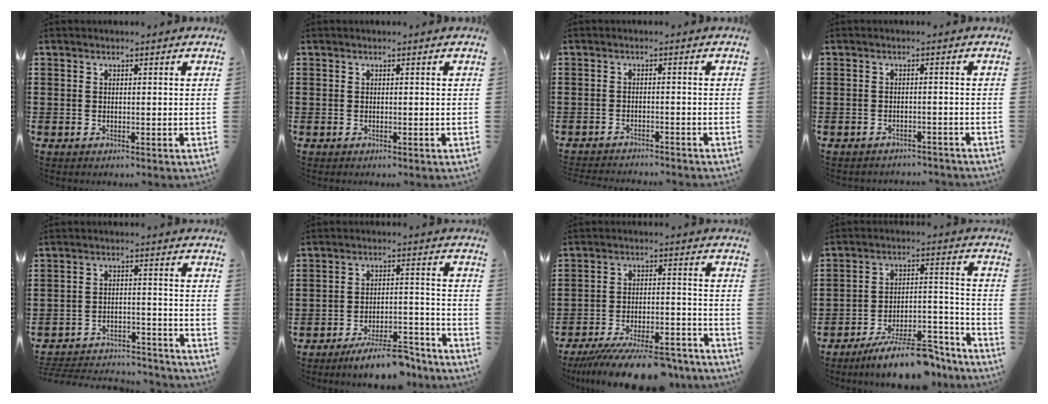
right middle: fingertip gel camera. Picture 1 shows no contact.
{"total": 0.0}
{"total": 1.9, "force": [-1.9, -0.1, 0.1], "torque": [-0.007, -0.002, -0.039]}
{"total": 1.5, "force": [-1.5, 0.1, 0.1], "torque": [-0.009, -0.001, -0.032]}
{"total": 4.3, "force": [-4.2, 0.7, 0.7], "torque": [-0.024, 0.000, -0.089]}
{"total": 7.7, "force": [-6.9, 1.2, 3.2], "torque": [-0.045, 0.013, -0.125]}
{"total": 11.0, "force": [-9.8, 1.1, 4.8], "torque": [-0.077, 0.018, -0.185]}
{"total": 10.6, "force": [-9.1, 1.9, 5.0], "torque": [-0.063, 0.036, -0.162]}